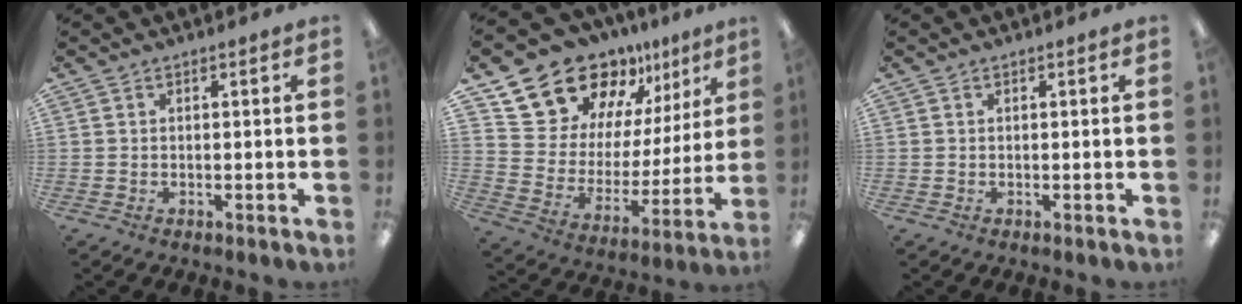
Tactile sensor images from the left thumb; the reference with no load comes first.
{"total": 18.5, "force": [15.2, 9.9, 3.6], "torque": [-0.079, -0.126, 0.287]}
{"total": 0.0}